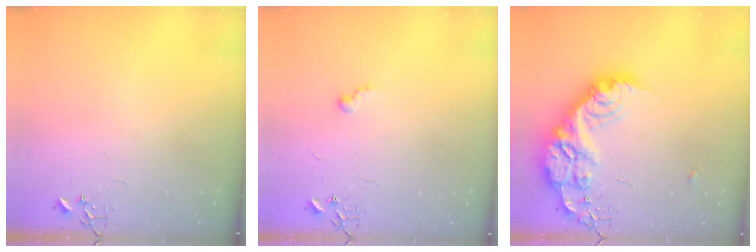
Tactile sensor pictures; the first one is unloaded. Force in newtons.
{"total": 5.3, "press": 5.3, "slide": 0.5}
{"total": 24.7, "press": 24.6, "slide": 2.0}